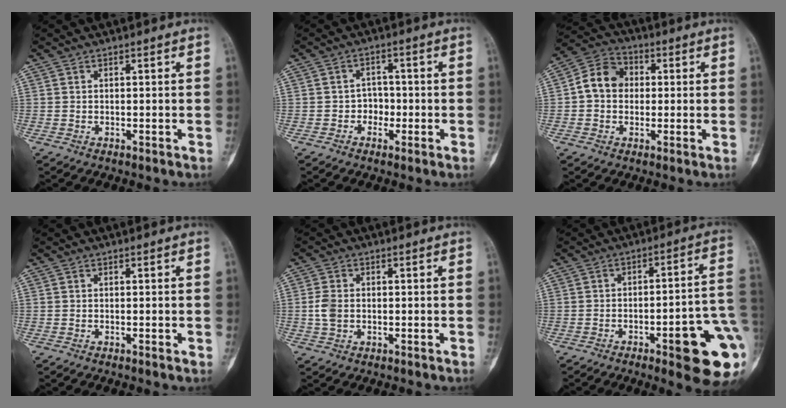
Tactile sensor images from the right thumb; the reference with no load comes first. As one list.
[{"total": 3.0, "force": [-1.1, 2.6, 1.1], "torque": [0.012, 0.013, -0.025]}, {"total": 8.4, "force": [0.4, 7.0, 4.6], "torque": [-0.065, 0.024, -0.007]}, {"total": 0.5, "force": [-0.1, 0.1, 0.5], "torque": [-0.005, -0.001, -0.002]}, {"total": 3.6, "force": [-0.2, 2.6, 2.6], "torque": [-0.059, 0.006, -0.005]}, {"total": 18.3, "force": [-6.0, 4.2, 16.8], "torque": [-0.159, 0.029, -0.065]}]